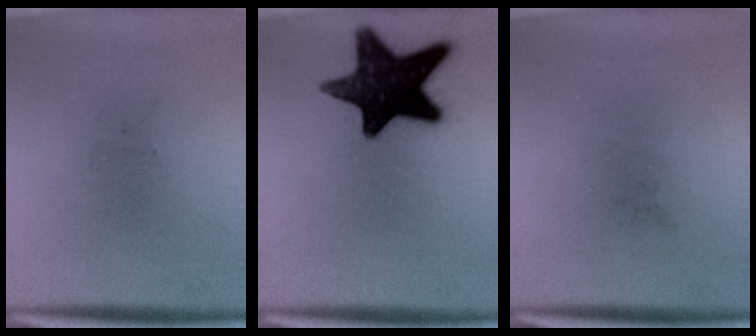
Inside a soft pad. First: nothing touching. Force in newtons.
{"total": 17.9}
{"total": 0.0}